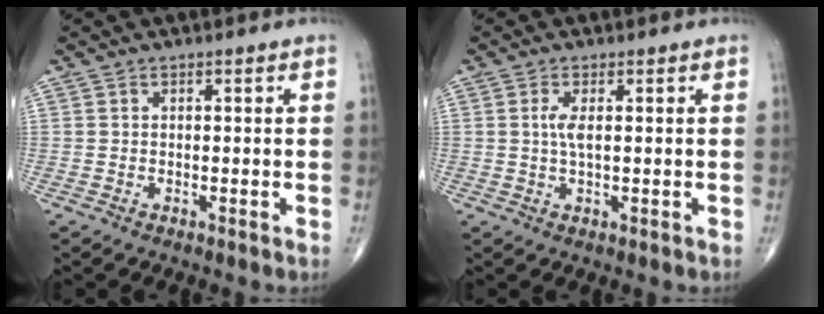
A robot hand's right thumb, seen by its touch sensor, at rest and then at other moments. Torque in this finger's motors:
{"motor_torque": [0.35, -0.44, -0.38, -0.17, -0.05]}